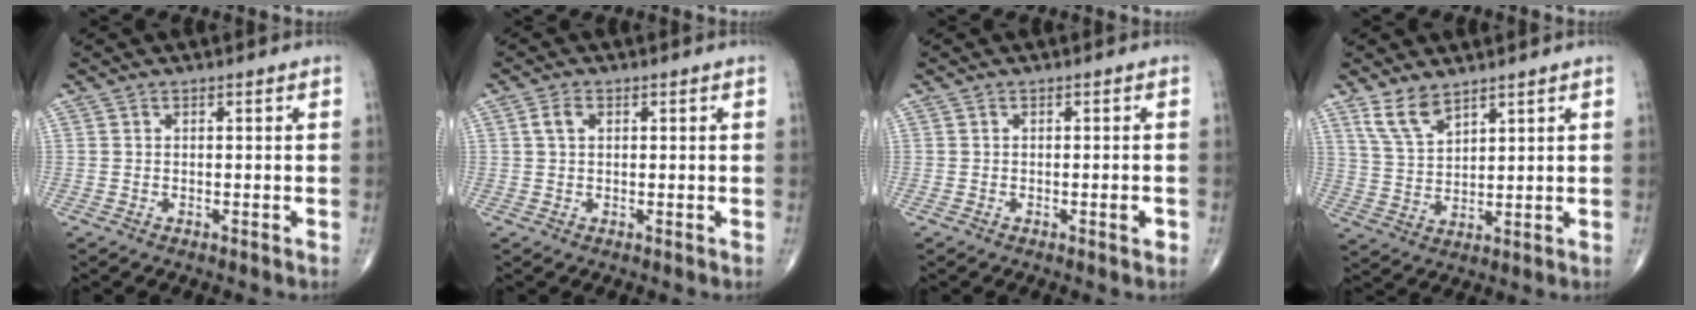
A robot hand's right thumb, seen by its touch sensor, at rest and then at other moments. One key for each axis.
{"total": 2.2, "fx": 0.6, "fy": 1.4, "fz": 1.6, "tx": -0.033, "ty": 0.007, "tz": 0.011}
{"total": 1.6, "fx": -0.6, "fy": 0.4, "fz": 1.4, "tx": -0.016, "ty": 0.000, "tz": -0.009}
{"total": 6.3, "fx": 4.6, "fy": 2.6, "fz": 3.4, "tx": -0.060, "ty": -0.023, "tz": 0.100}